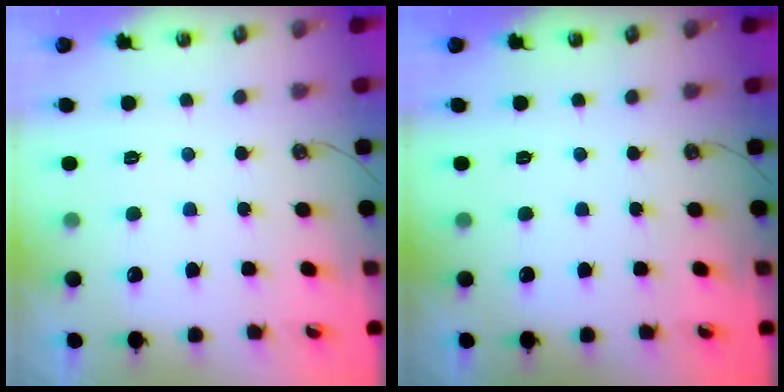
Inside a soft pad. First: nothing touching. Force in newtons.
{"total": 0.0}